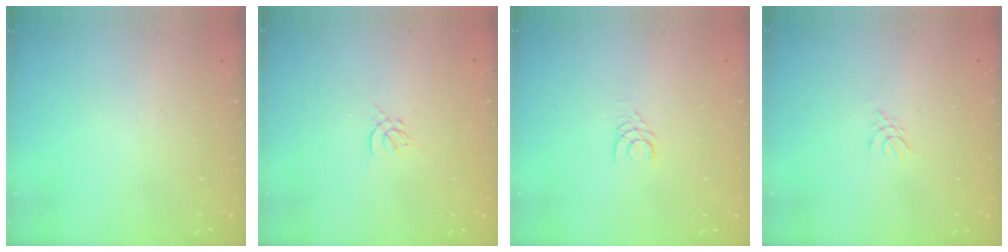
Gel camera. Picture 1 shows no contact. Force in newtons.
{"total": 1.0, "press": 0.9, "slide": 0.4}
{"total": 2.4, "press": 2.4, "slide": 0.2}
{"total": 2.7, "press": 2.6, "slide": 0.6}